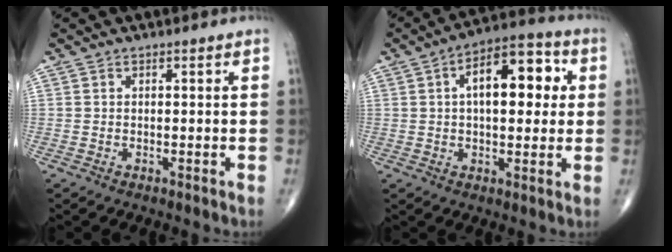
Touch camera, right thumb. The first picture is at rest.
{"total": 14.0, "force": [2.9, 6.9, 11.8], "torque": [-0.147, 0.020, 0.039]}